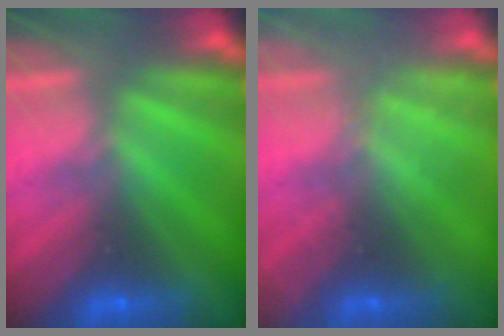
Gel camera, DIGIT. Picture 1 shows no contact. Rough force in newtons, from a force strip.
{"total": 2.2}